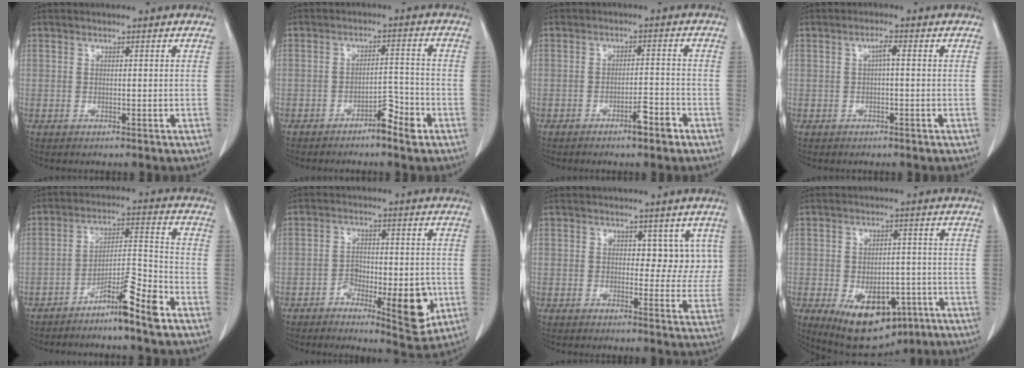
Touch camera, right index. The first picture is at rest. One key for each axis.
{"total": 4.1, "fx": -2.9, "fy": 0.8, "fz": 2.7, "tx": -0.037, "ty": 0.005, "tz": -0.049}
{"total": 3.6, "fx": -2.4, "fy": 0.5, "fz": 2.7, "tx": -0.040, "ty": 0.002, "tz": -0.038}
{"total": 1.6, "fx": 0.2, "fy": 0.2, "fz": 1.6, "tx": -0.029, "ty": 0.005, "tz": 0.003}
{"total": 8.3, "fx": -5.7, "fy": 0.1, "fz": 6.1, "tx": -0.100, "ty": 0.006, "tz": -0.100}
{"total": 10.4, "fx": -3.8, "fy": 4.1, "fz": 8.8, "tx": -0.110, "ty": 0.003, "tz": -0.049}
{"total": 5.1, "fx": 2.1, "fy": 3.2, "fz": 3.4, "tx": -0.016, "ty": 0.001, "tz": 0.022}
{"total": 14.0, "fx": -6.7, "fy": 8.0, "fz": 9.3, "tx": -0.160, "ty": -0.005, "tz": -0.088}